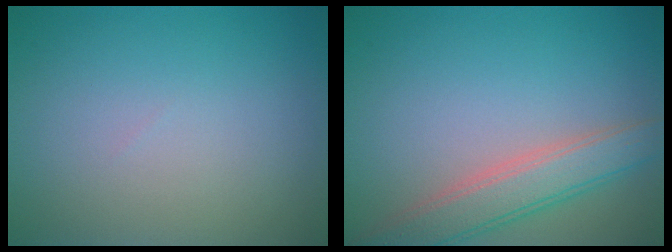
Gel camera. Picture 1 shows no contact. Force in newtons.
{"total": 4.2, "press": 4.2, "slide": 0.3}